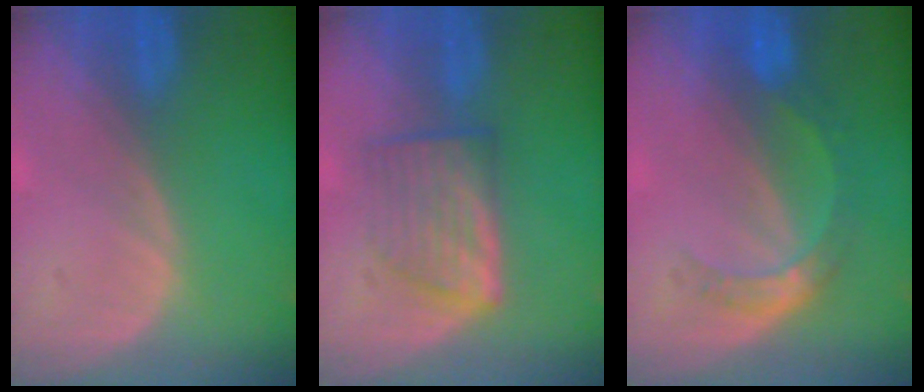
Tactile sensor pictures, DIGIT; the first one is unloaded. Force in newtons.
{"total": 6.1, "press": 5.8, "slide": 1.7}
{"total": 5.2, "press": 4.7, "slide": 2.4}